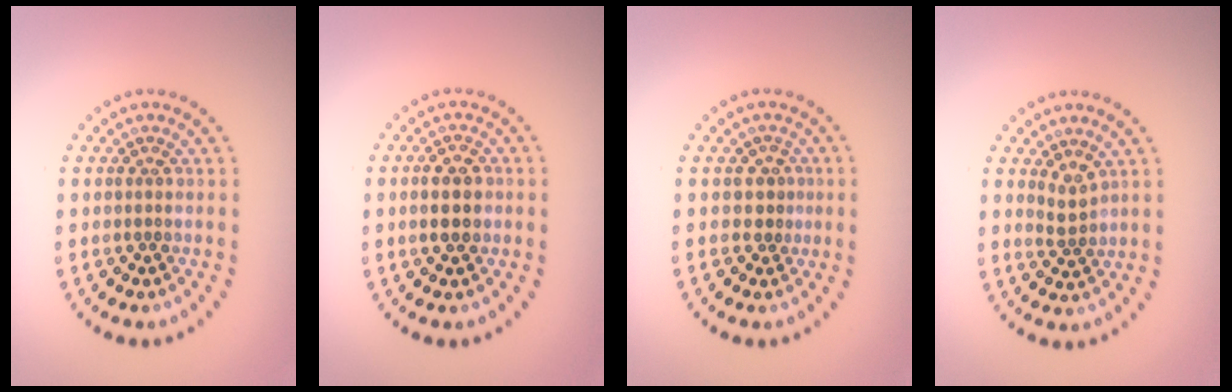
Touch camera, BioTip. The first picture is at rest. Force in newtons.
{"total": 2.4, "press": 2.4, "slide": 0.2}
{"total": 1.4, "press": 0.9, "slide": 1.1}
{"total": 1.7, "press": 1.3, "slide": 1.1}